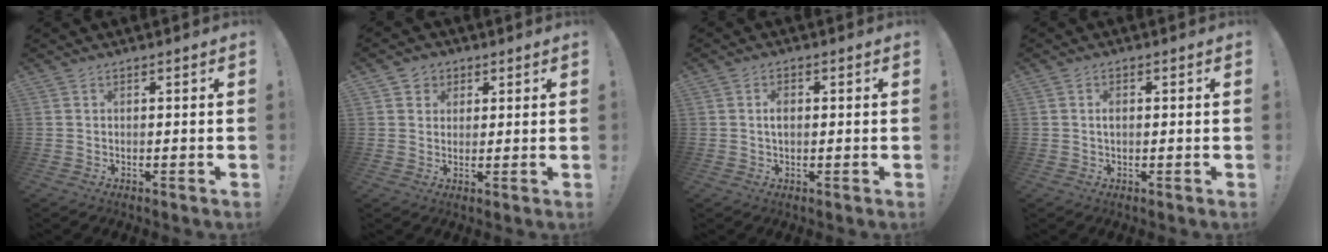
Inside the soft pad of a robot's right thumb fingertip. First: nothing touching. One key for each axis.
{"total": 6.2, "fx": 2.9, "fy": 5.1, "fz": 1.8, "tx": -0.023, "ty": -0.011, "tz": 0.057}
{"total": 2.4, "fx": 0.3, "fy": 1.3, "fz": 1.9, "tx": -0.025, "ty": 0.000, "tz": 0.001}
{"total": 1.3, "fx": 0.2, "fy": 0.8, "fz": 1.1, "tx": -0.016, "ty": 0.003, "tz": 0.001}